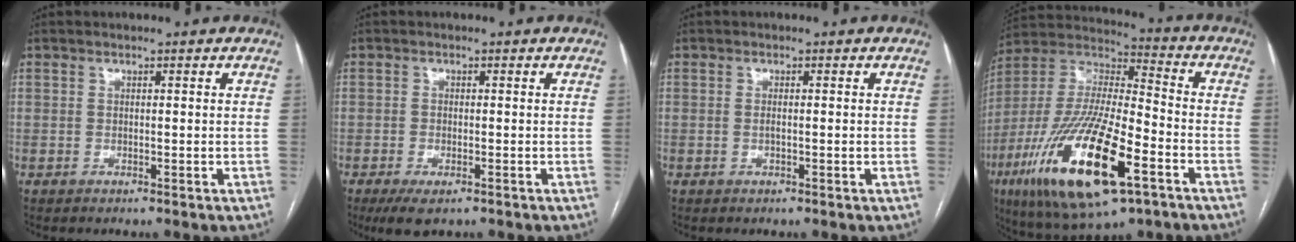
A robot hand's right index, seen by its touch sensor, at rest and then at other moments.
{"total": 4.3, "force": [-2.7, 1.5, 3.0], "torque": [-0.056, -0.008, -0.039]}
{"total": 1.4, "force": [-0.2, 0.3, 1.4], "torque": [-0.029, -0.001, 0.001]}
{"total": 24.8, "force": [-10.6, 6.3, 21.5], "torque": [-0.461, -0.043, -0.184]}